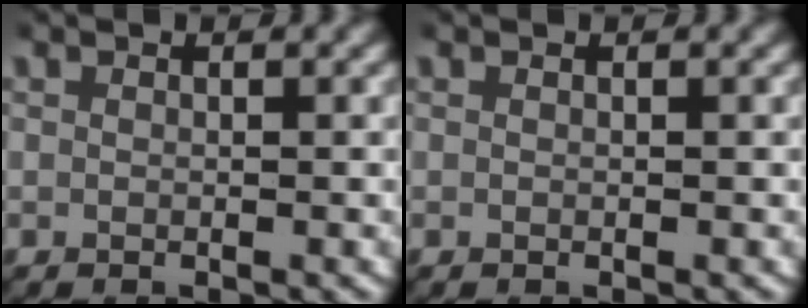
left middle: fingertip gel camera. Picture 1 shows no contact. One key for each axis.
{"total": 0.0}